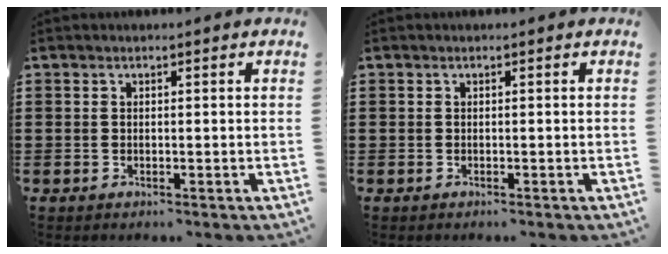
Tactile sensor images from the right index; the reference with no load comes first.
{"total": 0.0}